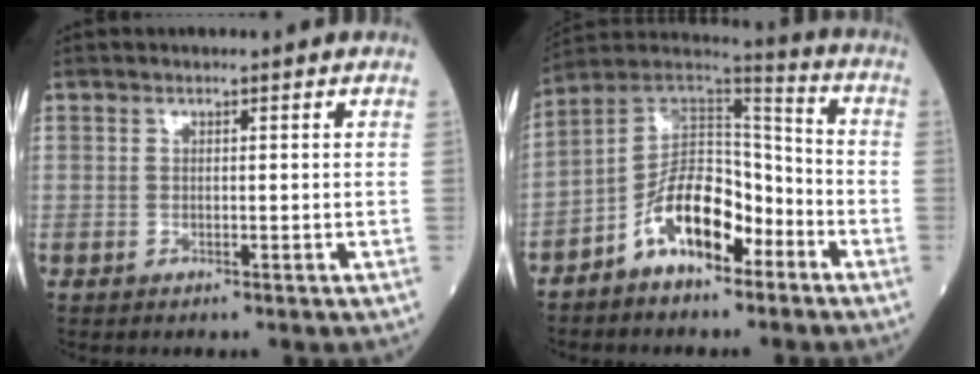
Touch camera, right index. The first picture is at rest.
{"total": 12.2, "force": [-6.2, 5.8, 8.8], "torque": [-0.165, 0.026, -0.113]}